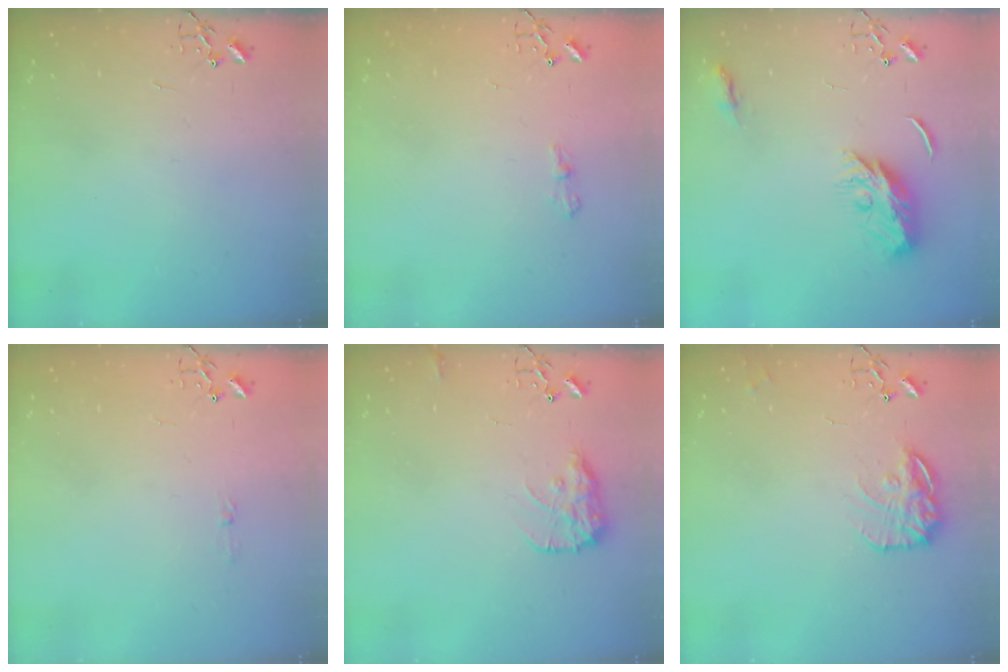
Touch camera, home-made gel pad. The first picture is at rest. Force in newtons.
{"total": 6.1, "press": 6.1, "slide": 0.6}
{"total": 10.2, "press": 10.2, "slide": 0.1}
{"total": 3.3, "press": 3.2, "slide": 0.4}
{"total": 10.8, "press": 10.8, "slide": 0.4}
{"total": 13.7, "press": 13.7, "slide": 0.9}